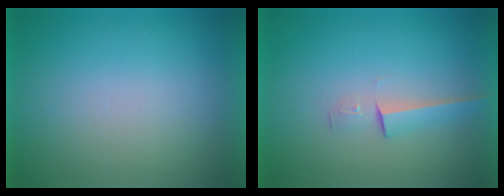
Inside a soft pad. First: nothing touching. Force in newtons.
{"total": 2.3}